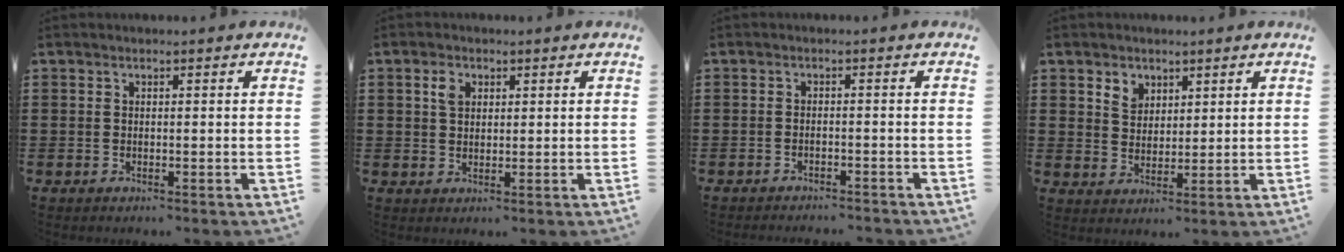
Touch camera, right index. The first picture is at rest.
{"total": 2.5, "force": [1.0, 1.8, 1.5], "torque": [-0.028, 0.004, 0.016]}
{"total": 1.4, "force": [-1.4, 0.0, 0.2], "torque": [-0.009, 0.000, -0.027]}
{"total": 3.6, "force": [2.3, 2.6, 0.7], "torque": [-0.026, 0.011, 0.044]}